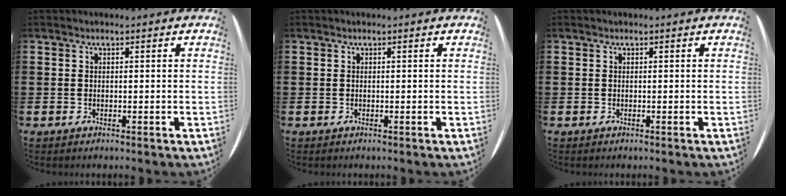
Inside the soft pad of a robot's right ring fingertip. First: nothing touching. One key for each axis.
{"total": 0.0}
{"total": 0.0}